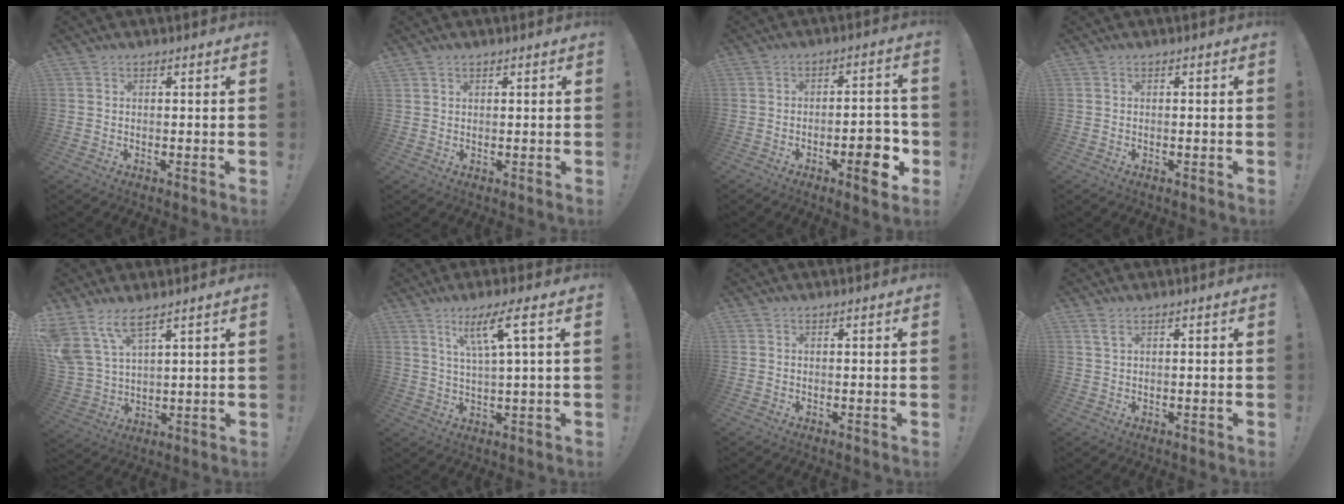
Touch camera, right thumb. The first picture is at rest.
{"total": 1.2, "force": [0.9, 0.8, 0.3], "torque": [0.002, -0.003, 0.016]}
{"total": 9.5, "force": [-3.6, 3.4, 8.1], "torque": [-0.085, 0.011, -0.060]}
{"total": 0.0}
{"total": 9.7, "force": [6.9, 3.6, 5.7], "torque": [-0.126, -0.031, 0.134]}
{"total": 9.2, "force": [4.0, 0.4, 8.3], "torque": [-0.152, -0.003, 0.061]}
{"total": 0.0}
{"total": 2.0, "force": [1.1, 0.3, 1.6], "torque": [-0.034, 0.001, 0.021]}